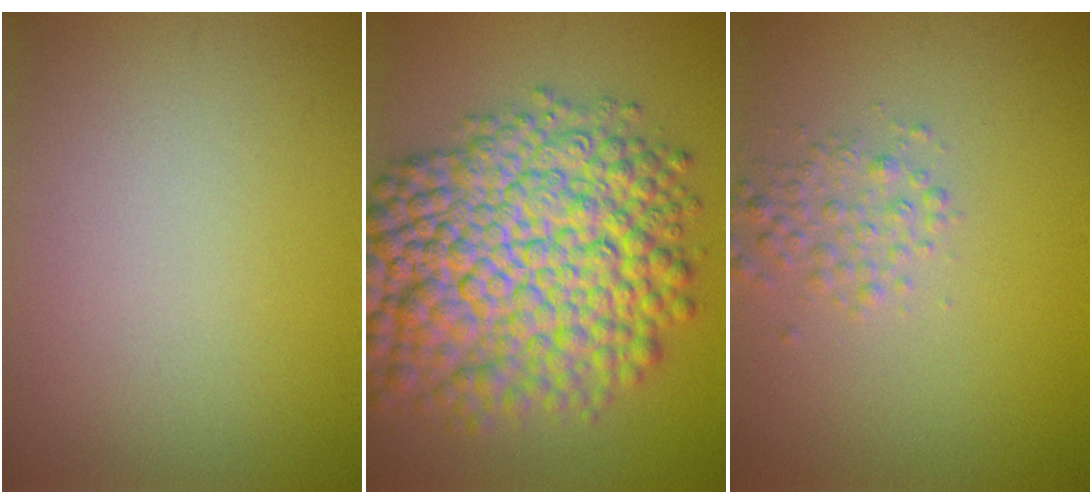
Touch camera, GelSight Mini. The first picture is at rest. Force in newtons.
{"total": 13.6, "press": 13.6, "slide": 0.3}
{"total": 2.0, "press": 2.0, "slide": 0.1}